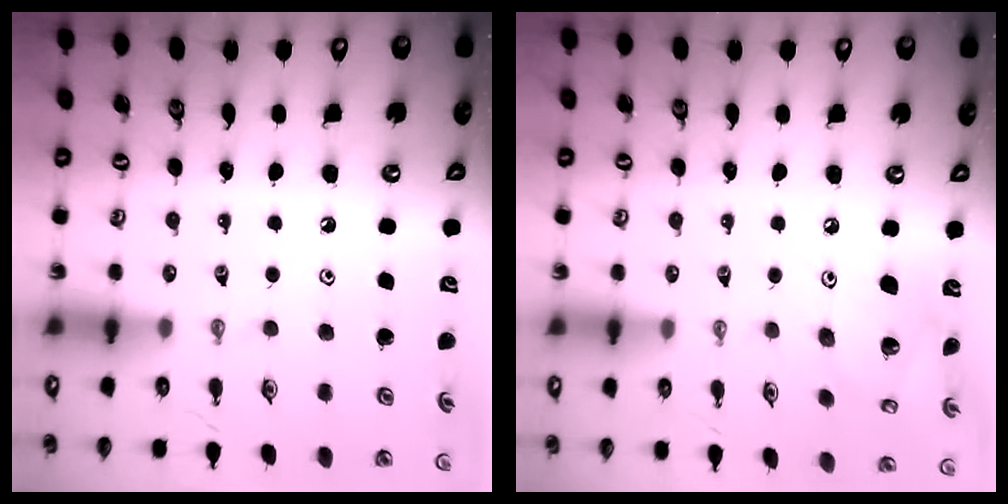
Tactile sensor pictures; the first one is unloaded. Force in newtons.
{"total": 12.0, "press": 11.8, "slide": 2.3}